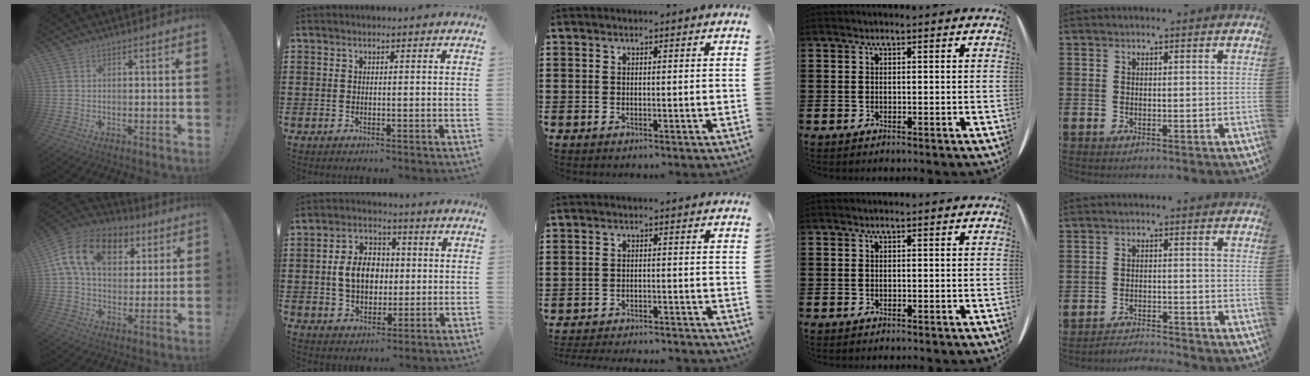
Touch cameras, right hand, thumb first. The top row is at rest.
{"thumb": {"total": 17.5, "force": [6.5, 11.6, 11.3], "torque": [-0.183, -0.007, 0.118]}, "index": {"total": 7.5, "force": [0.0, 5.5, 5.2], "torque": [-0.116, 0.010, -0.007]}, "middle": {"total": 3.2, "force": [-3.2, 0.0, 0.2], "torque": [-0.007, 0.000, -0.068]}, "little": {"total": 2.6, "force": [-2.6, -0.1, -0.2], "torque": [-0.002, 0.003, -0.058]}}